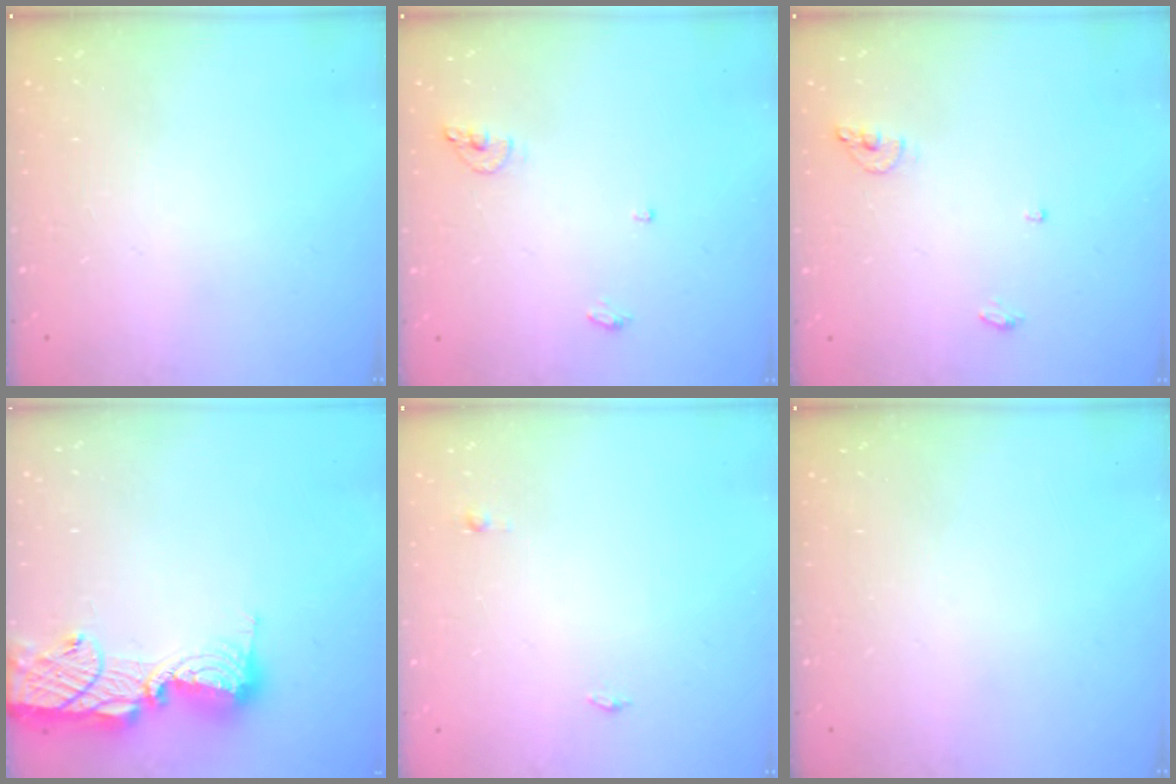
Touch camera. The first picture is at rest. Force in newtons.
{"total": 6.4, "press": 6.3, "slide": 1.5}
{"total": 6.4, "press": 6.3, "slide": 1.5}
{"total": 16.6, "press": 16.1, "slide": 4.0}
{"total": 7.6, "press": 3.3, "slide": 6.8}
{"total": 0.0}